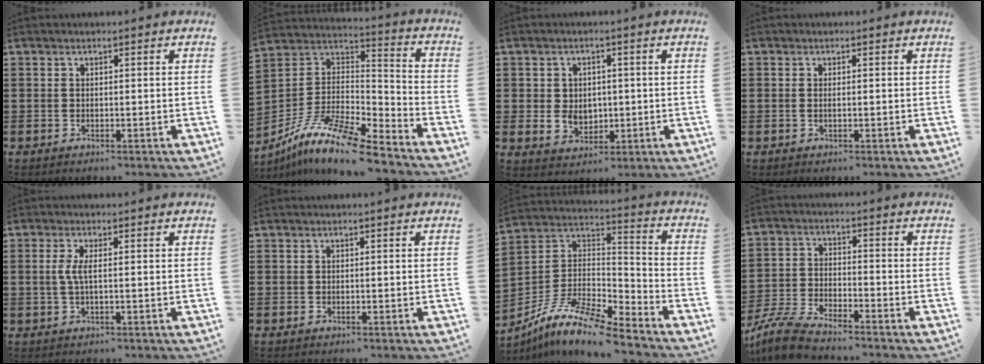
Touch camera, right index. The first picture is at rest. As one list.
[{"total": 12.2, "force": [-9.6, 1.8, 7.3], "torque": [-0.149, 0.014, -0.190]}, {"total": 3.5, "force": [0.5, 3.2, 1.2], "torque": [-0.028, 0.007, 0.006]}, {"total": 0.6, "force": [-0.1, 0.1, 0.6], "torque": [-0.013, -0.003, 0.000]}, {"total": 2.7, "force": [0.0, 0.4, 2.7], "torque": [-0.066, -0.007, -0.006]}, {"total": 0.0}, {"total": 10.4, "force": [-8.6, 1.6, 5.6], "torque": [-0.119, 0.006, -0.177]}, {"total": 6.9, "force": [-6.4, 0.4, 2.4], "torque": [-0.068, -0.004, -0.130]}]